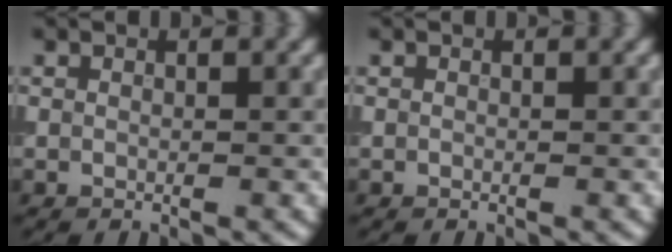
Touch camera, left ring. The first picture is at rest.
{"total": 0.0}